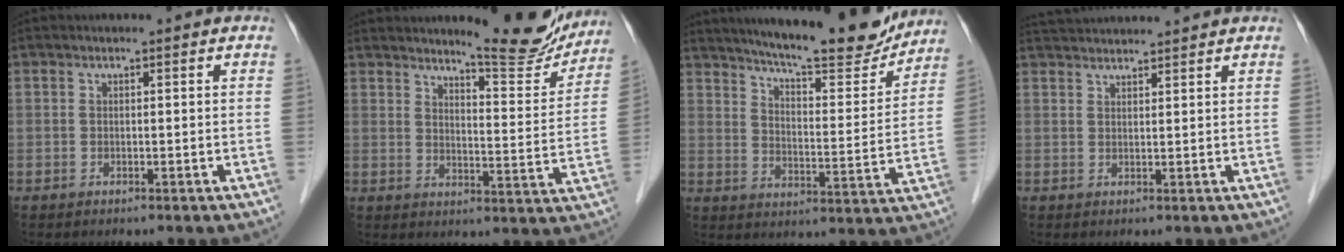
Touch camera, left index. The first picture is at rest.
{"total": 11.6, "force": [10.8, 1.2, 3.9], "torque": [-0.046, -0.034, 0.136]}
{"total": 19.2, "force": [17.1, 2.6, 8.3], "torque": [-0.125, -0.018, 0.233]}
{"total": 7.5, "force": [7.2, -0.2, 2.0], "torque": [-0.038, 0.040, 0.112]}